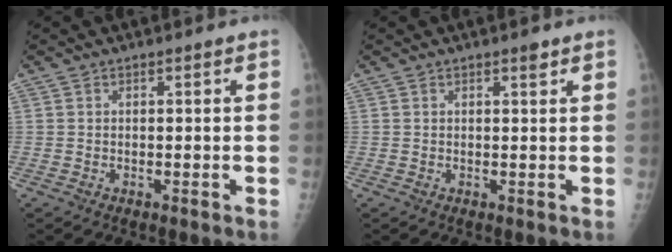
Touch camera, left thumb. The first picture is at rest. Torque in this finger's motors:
{"motor_torque": [0.43, 0.10, 0.52, -0.03, 0.09]}